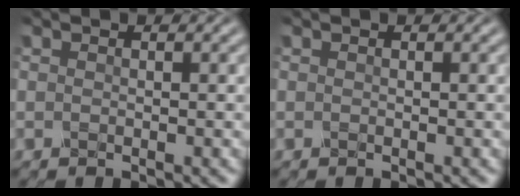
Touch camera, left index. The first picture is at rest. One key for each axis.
{"total": 0.0}